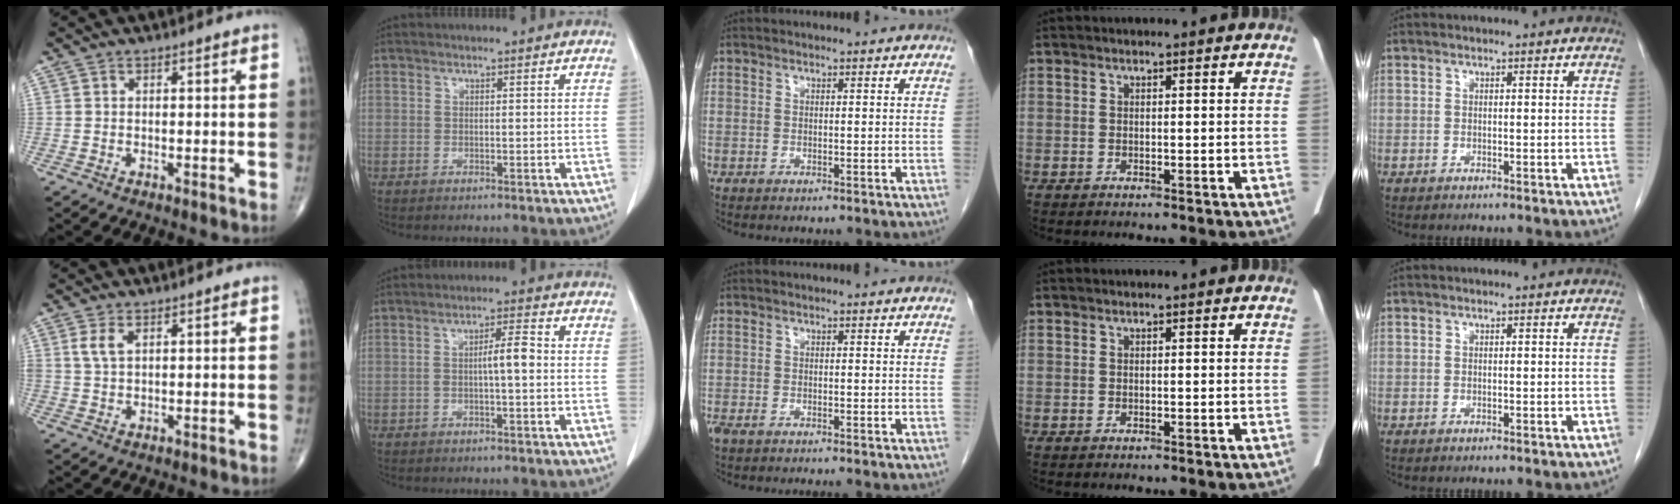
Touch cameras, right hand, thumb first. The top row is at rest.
{"thumb": {"total": 3.1, "force": [1.3, 1.6, 2.4], "torque": [-0.050, 0.003, 0.030]}, "index": {"total": 3.9, "force": [-0.4, 0.6, 3.9], "torque": [-0.066, 0.011, -0.007]}, "middle": {"total": 2.0, "force": [-1.5, 0.5, 1.2], "torque": [-0.024, -0.005, -0.025]}}